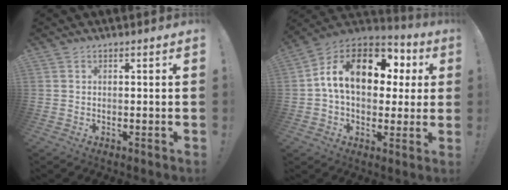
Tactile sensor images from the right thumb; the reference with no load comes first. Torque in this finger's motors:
{"motor_torque": [2.50, 2.51, 0.23, 0.04, 0.37]}